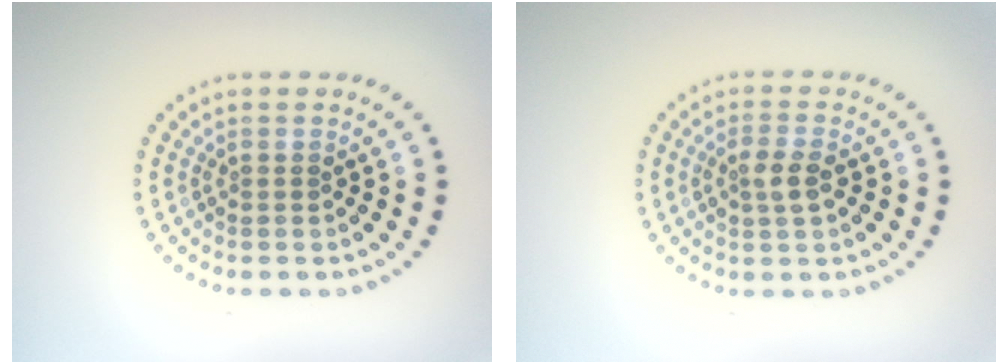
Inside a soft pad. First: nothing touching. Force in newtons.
{"total": 2.1, "press": 2.1, "slide": 0.3}